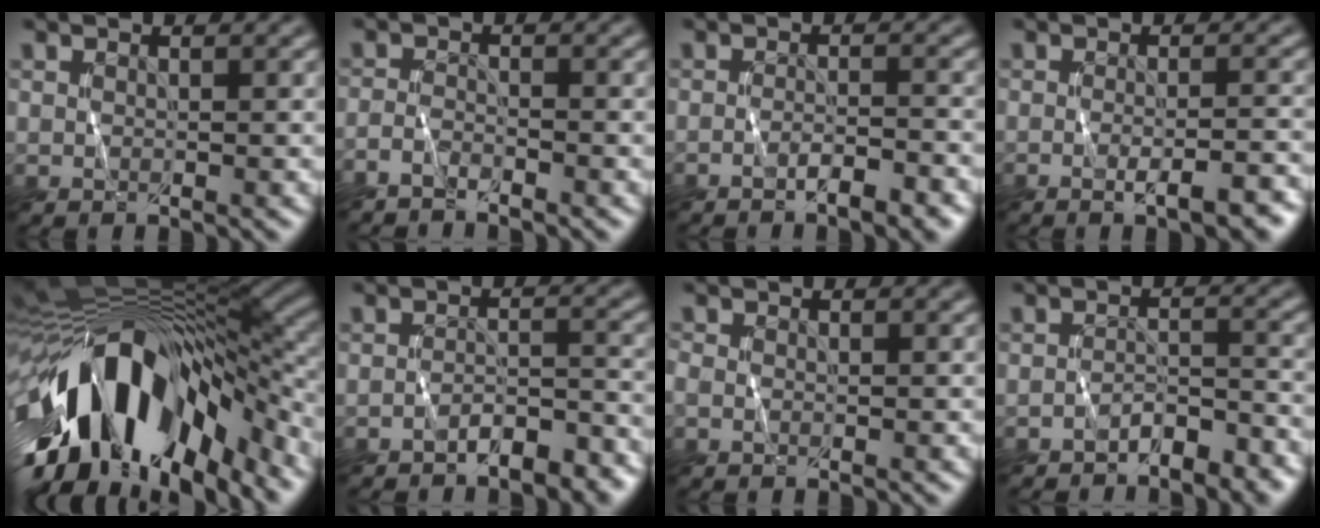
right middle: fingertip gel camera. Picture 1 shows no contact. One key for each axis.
{"total": 1.9, "fx": -1.9, "fy": 0.0, "fz": 0.1, "tx": -0.005, "ty": -0.005, "tz": -0.046}
{"total": 2.9, "fx": -2.0, "fy": 0.6, "fz": 1.9, "tx": -0.022, "ty": 0.006, "tz": -0.033}
{"total": 3.2, "fx": -1.5, "fy": 0.7, "fz": 2.7, "tx": -0.034, "ty": -0.003, "tz": -0.019}
{"total": 16.4, "fx": -7.3, "fy": 8.6, "fz": 11.9, "tx": -0.212, "ty": -0.003, "tz": -0.119}
{"total": 3.3, "fx": -2.8, "fy": 0.9, "fz": 1.6, "tx": -0.020, "ty": 0.008, "tz": -0.044}
{"total": 0.6, "fx": -0.1, "fy": 0.4, "fz": 0.4, "tx": -0.006, "ty": 0.001, "tz": -0.003}
{"total": 2.6, "fx": -2.3, "fy": 0.7, "fz": 0.9, "tx": -0.013, "ty": 0.008, "tz": -0.040}